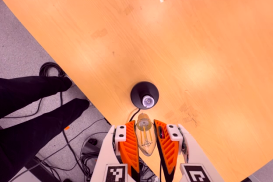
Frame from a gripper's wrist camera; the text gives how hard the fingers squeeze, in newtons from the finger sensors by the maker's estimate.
{"total": 19.6, "left": 21.9, "right": 17.2}